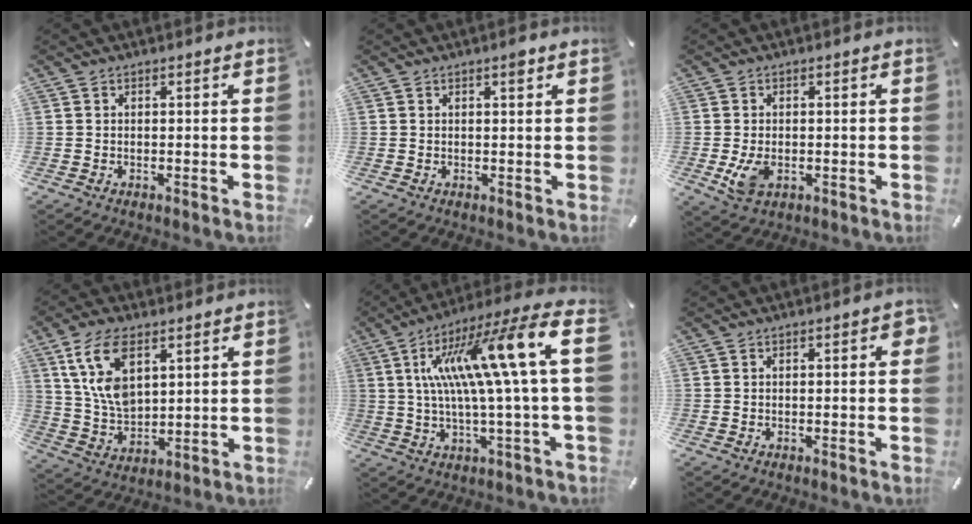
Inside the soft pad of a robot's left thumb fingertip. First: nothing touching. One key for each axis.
{"total": 1.8, "fx": 0.9, "fy": 0.5, "fz": 1.4, "tx": -0.021, "ty": 0.000, "tz": 0.012}
{"total": 4.8, "fx": -1.0, "fy": 3.2, "fz": 3.4, "tx": -0.076, "ty": -0.007, "tz": -0.021}
{"total": 11.6, "fx": 5.7, "fy": 6.7, "fz": 7.6, "tx": -0.189, "ty": -0.016, "tz": 0.101}
{"total": 21.3, "fx": 5.1, "fy": 2.6, "fz": 20.5, "tx": -0.361, "ty": -0.020, "tz": 0.067}
{"total": 1.4, "fx": 0.1, "fy": 0.5, "fz": 1.3, "tx": -0.024, "ty": 0.005, "tz": 0.001}